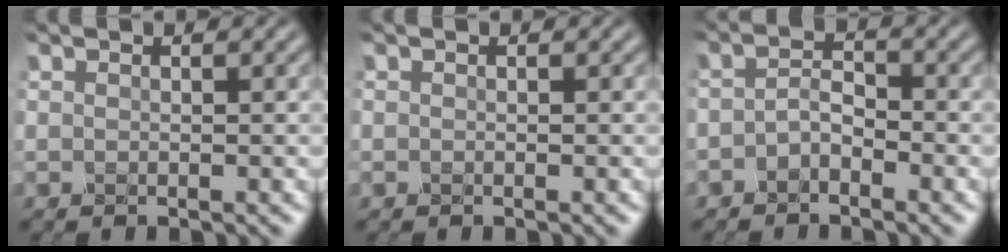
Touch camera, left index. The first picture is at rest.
{"total": 0.0}
{"total": 1.9, "force": [-1.5, 0.7, 0.9], "torque": [-0.019, 0.008, -0.035]}